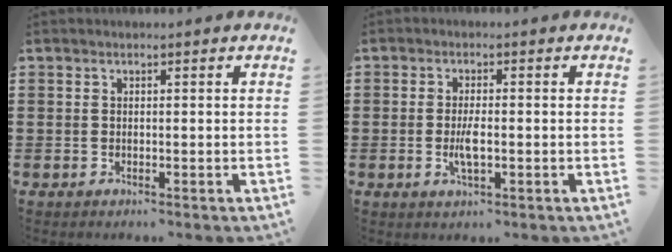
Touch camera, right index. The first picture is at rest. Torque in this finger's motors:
{"motor_torque": [1.53, 0.61, 0.45, 0.09]}